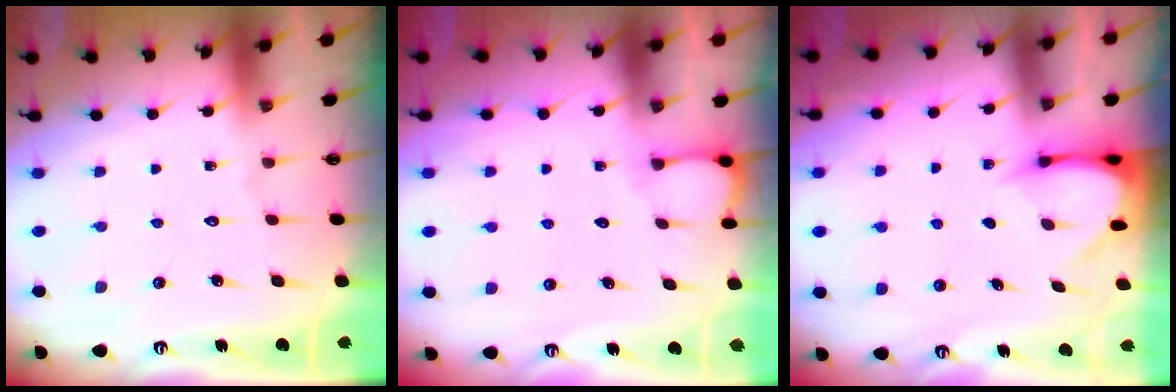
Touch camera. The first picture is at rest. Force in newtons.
{"total": 2.7, "press": 2.7, "slide": 0.3}
{"total": 3.6, "press": 3.6, "slide": 0.3}